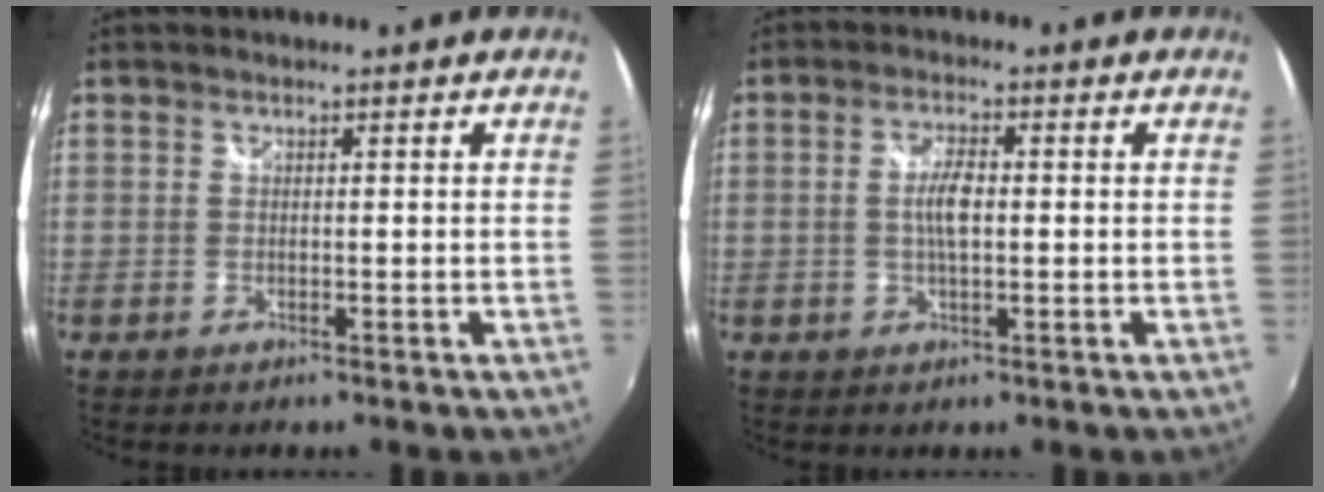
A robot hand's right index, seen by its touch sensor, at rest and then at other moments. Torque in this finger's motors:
{"motor_torque": [0.37, -0.06, 0.26, 0.06]}